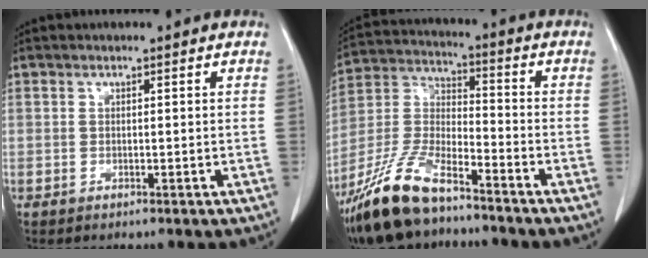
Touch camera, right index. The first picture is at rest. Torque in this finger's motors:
{"motor_torque": [1.11, -1.03, 0.53, 0.12]}